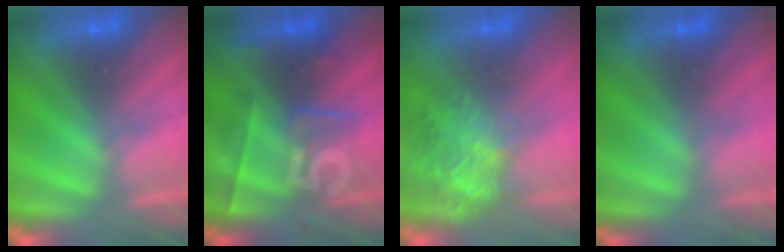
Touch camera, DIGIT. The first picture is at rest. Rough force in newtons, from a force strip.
{"total": 2.5}
{"total": 3.3}
{"total": 2.5}